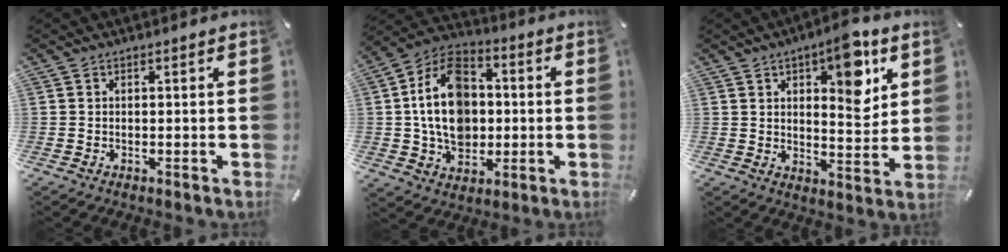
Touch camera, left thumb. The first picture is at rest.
{"total": 16.3, "force": [0.2, 12.4, 10.6], "torque": [-0.221, 0.009, 0.003]}
{"total": 12.4, "force": [6.2, 5.5, 9.2], "torque": [-0.107, -0.036, 0.098]}